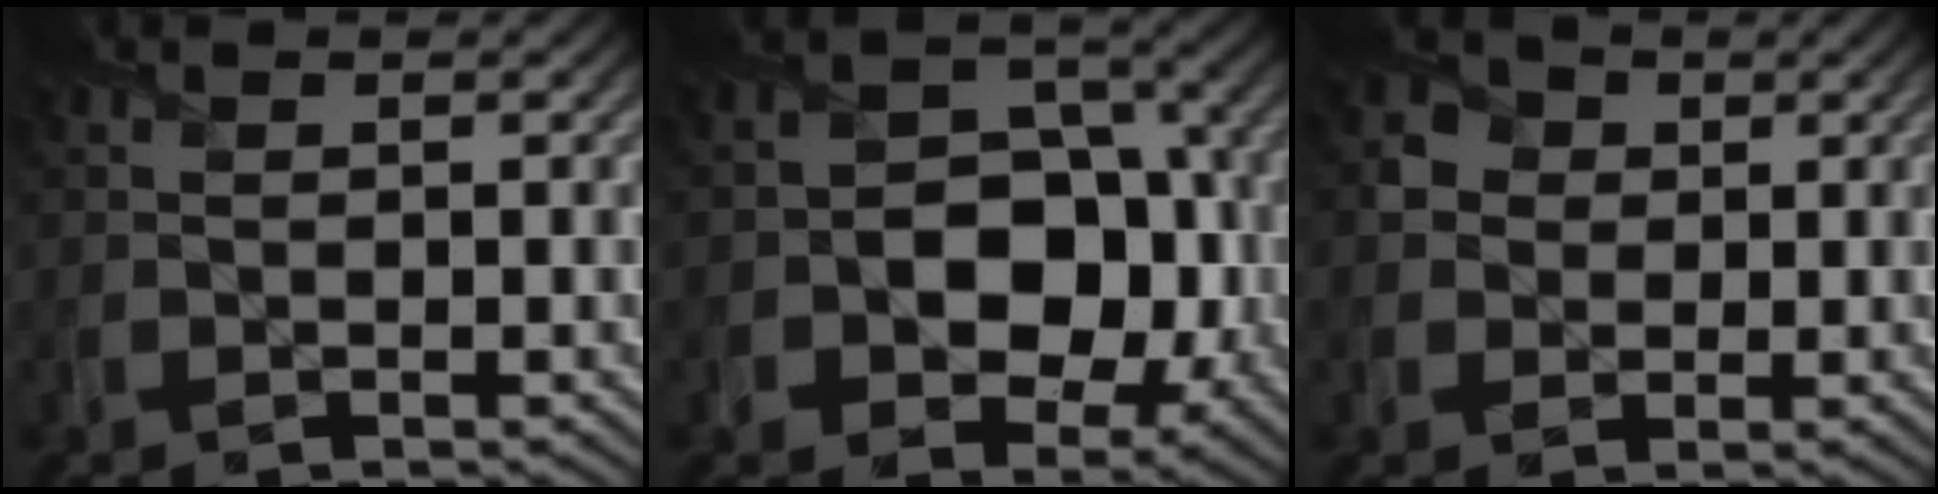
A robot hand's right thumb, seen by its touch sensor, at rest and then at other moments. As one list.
[{"total": 10.1, "force": [-1.7, 7.6, 6.5], "torque": [-0.092, -0.003, -0.042]}, {"total": 3.8, "force": [0.7, 3.6, 1.2], "torque": [-0.028, 0.005, 0.002]}]